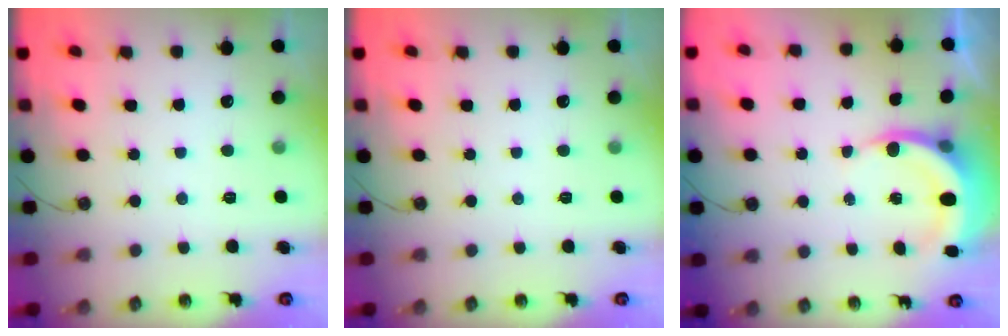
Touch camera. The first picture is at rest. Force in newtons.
{"total": 0.0}
{"total": 6.3, "press": 6.0, "slide": 2.0}